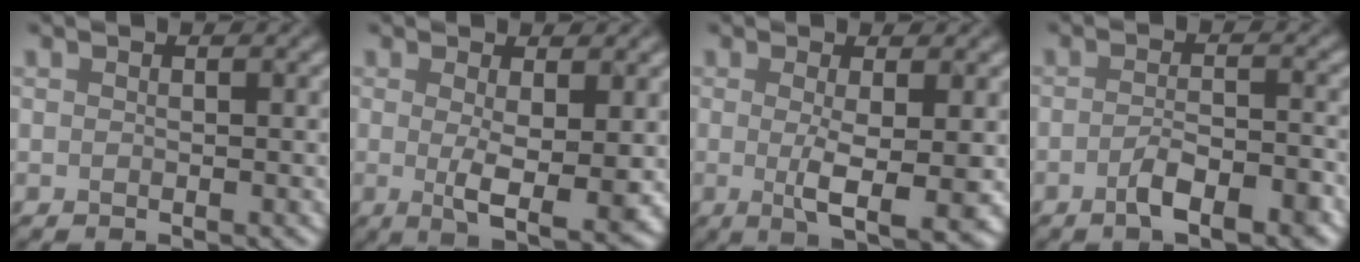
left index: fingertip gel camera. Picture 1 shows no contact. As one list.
[{"total": 4.6, "force": [0.1, 1.0, 4.5], "torque": [-0.077, -0.015, 0.006]}, {"total": 4.6, "force": [-0.3, 0.9, 4.5], "torque": [-0.077, -0.010, -0.004]}, {"total": 4.1, "force": [-2.2, 1.3, 3.2], "torque": [-0.060, 0.000, -0.038]}]